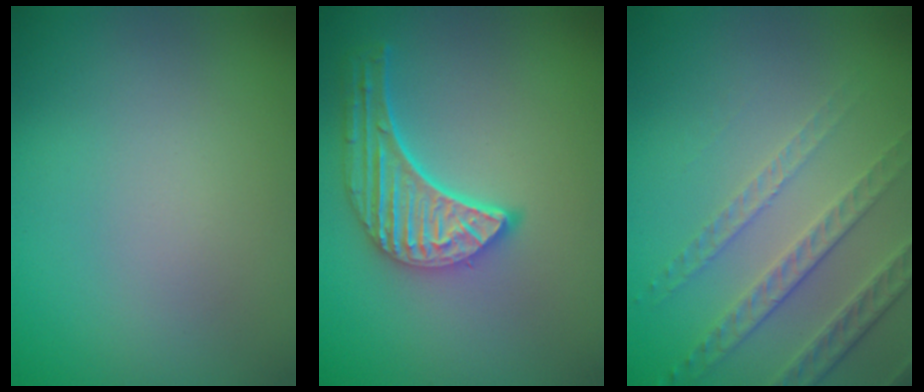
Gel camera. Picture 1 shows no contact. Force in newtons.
{"total": 5.1, "press": 4.0, "slide": 3.2}
{"total": 4.7, "press": 3.3, "slide": 3.3}